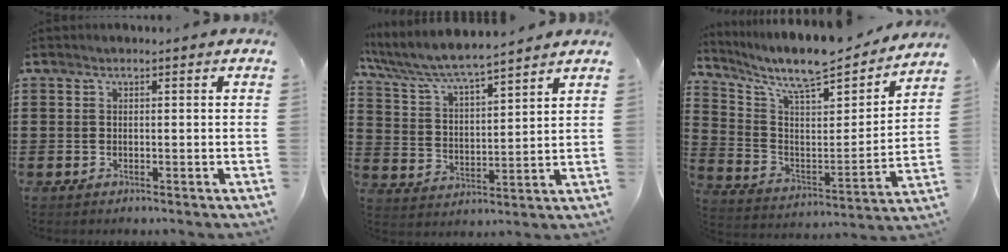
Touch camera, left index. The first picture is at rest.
{"total": 6.1, "force": [5.7, 0.3, 2.1], "torque": [-0.068, -0.038, 0.095]}
{"total": 8.8, "force": [7.8, 1.4, 3.8], "torque": [-0.104, -0.065, 0.128]}